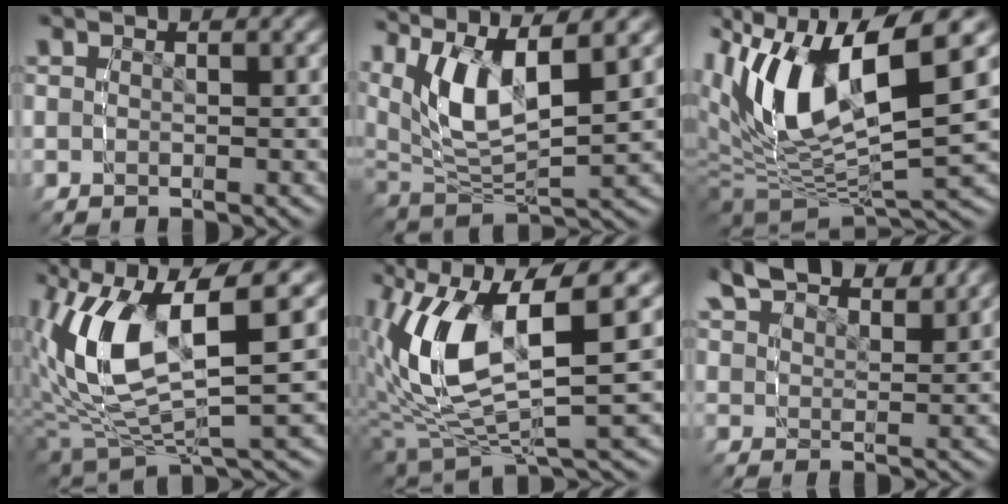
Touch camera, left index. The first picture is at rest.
{"total": 9.7, "force": [2.8, 6.1, 7.0], "torque": [-0.163, -0.004, 0.046]}
{"total": 13.3, "force": [0.2, 8.5, 10.2], "torque": [-0.232, -0.031, 0.016]}
{"total": 11.0, "force": [0.8, 6.6, 8.8], "torque": [-0.202, -0.025, 0.027]}
{"total": 11.9, "force": [0.7, 7.3, 9.4], "torque": [-0.215, -0.029, 0.026]}
{"total": 4.7, "force": [3.9, 1.9, 1.9], "torque": [-0.037, 0.002, 0.065]}